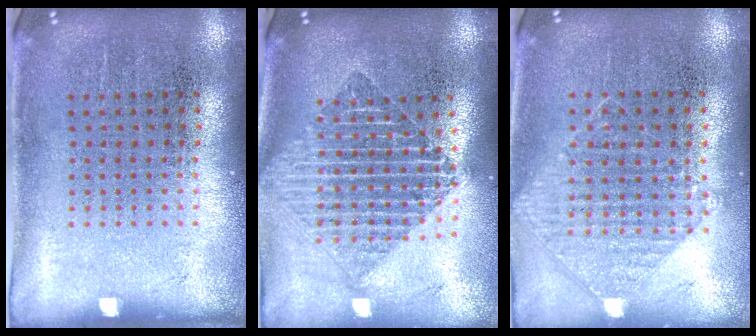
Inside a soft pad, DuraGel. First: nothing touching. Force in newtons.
{"total": 2.0, "press": 1.7, "slide": 1.1}
{"total": 0.9, "press": 0.8, "slide": 0.3}